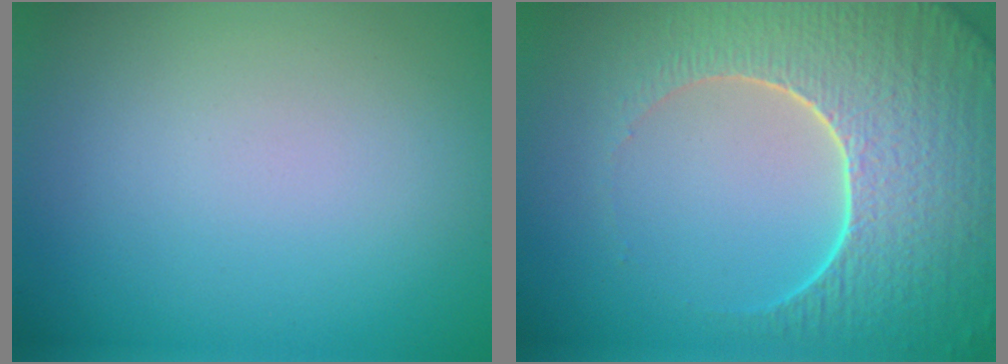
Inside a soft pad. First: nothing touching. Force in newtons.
{"total": 8.6, "press": 6.4, "slide": 5.7}